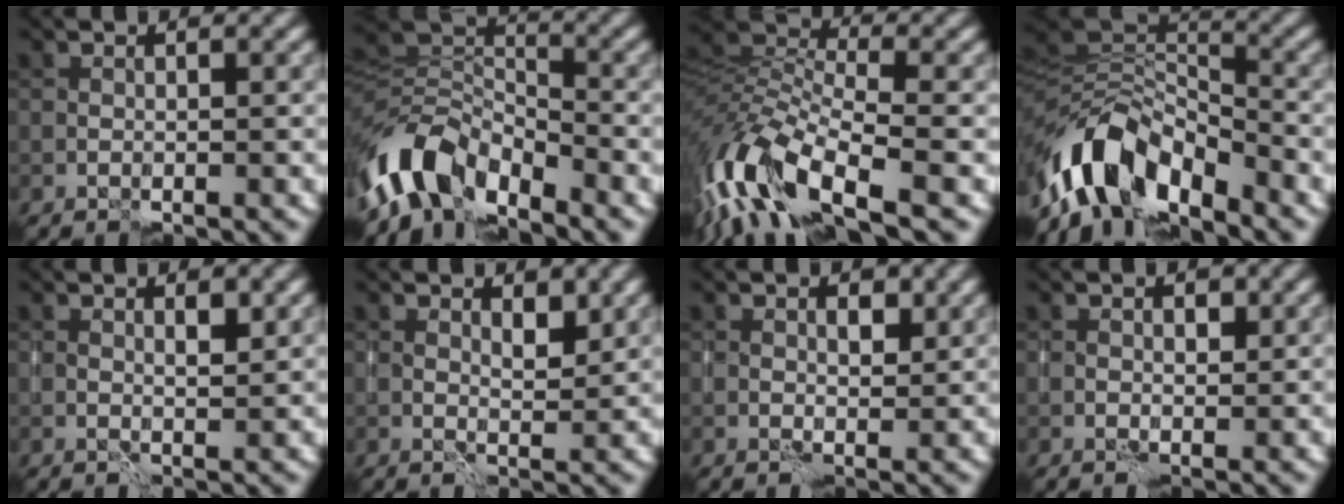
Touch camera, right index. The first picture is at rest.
{"total": 7.3, "force": [-4.6, 4.1, 3.9], "torque": [-0.061, -0.004, -0.093]}
{"total": 10.6, "force": [-4.8, 4.9, 8.1], "torque": [-0.163, -0.004, -0.101]}
{"total": 8.4, "force": [-5.3, 4.1, 5.0], "torque": [-0.076, 0.001, -0.100]}
{"total": 1.4, "force": [0.8, 0.3, 1.0], "torque": [-0.013, -0.003, 0.014]}
{"total": 1.9, "force": [1.2, 0.9, 1.1], "torque": [-0.014, -0.007, 0.022]}
{"total": 1.4, "force": [0.6, 0.9, 1.0], "torque": [-0.009, -0.003, 0.008]}
{"total": 1.0, "force": [0.3, 0.7, 0.6], "torque": [-0.001, -0.001, 0.004]}